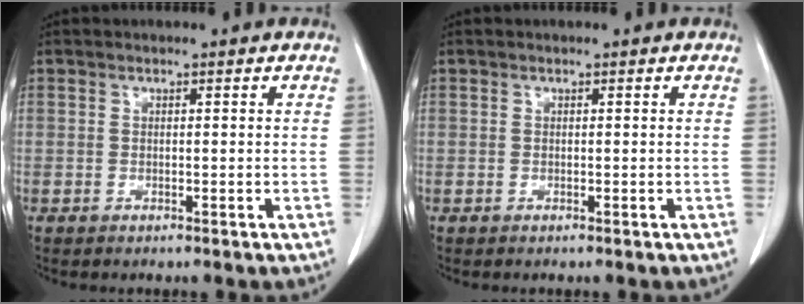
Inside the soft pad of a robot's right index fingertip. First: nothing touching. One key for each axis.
{"total": 0.0}